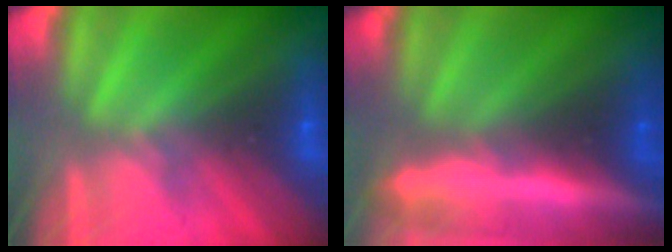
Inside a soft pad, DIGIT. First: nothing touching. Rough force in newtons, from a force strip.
{"total": 7.0}